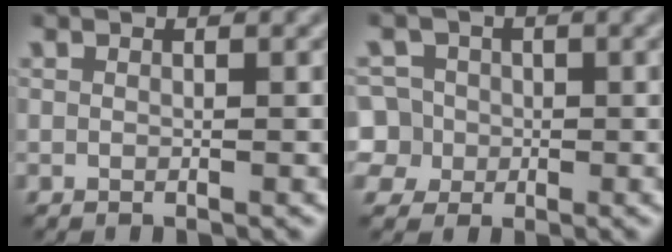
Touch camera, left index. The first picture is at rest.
{"total": 5.9, "force": [-0.3, 5.7, 1.8], "torque": [-0.033, 0.036, -0.027]}